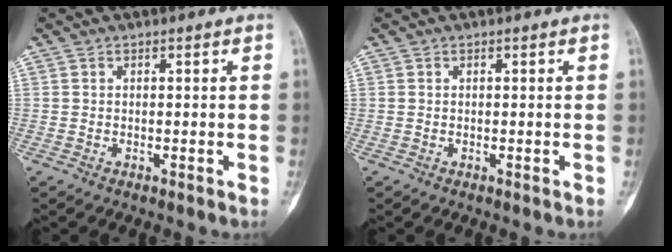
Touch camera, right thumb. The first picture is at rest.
{"total": 0.0}